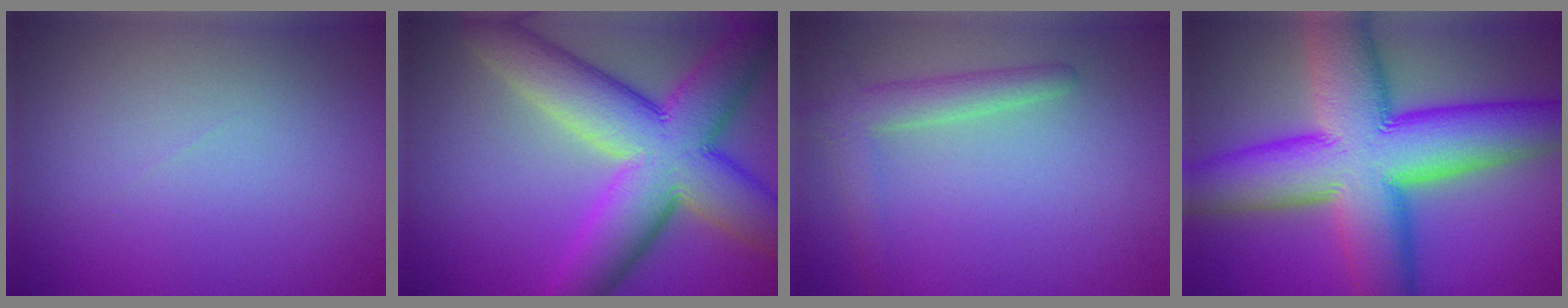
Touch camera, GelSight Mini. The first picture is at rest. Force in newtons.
{"total": 12.6, "press": 12.5, "slide": 0.8}
{"total": 3.0, "press": 3.0, "slide": 0.1}
{"total": 15.7, "press": 15.7, "slide": 0.5}